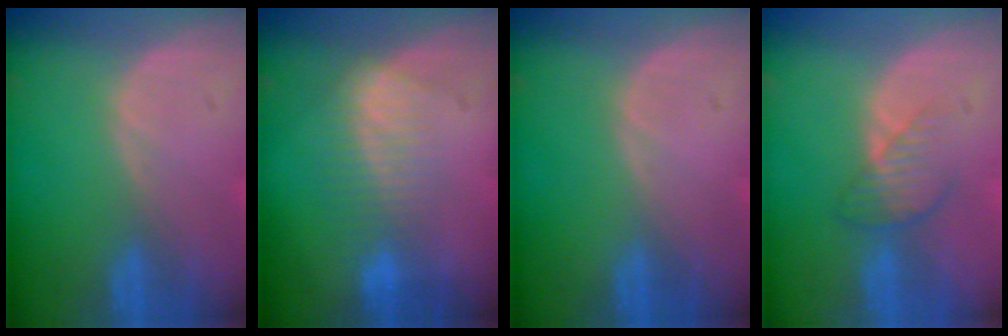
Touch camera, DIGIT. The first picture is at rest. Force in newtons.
{"total": 7.1, "press": 6.1, "slide": 3.7}
{"total": 0.0}
{"total": 3.9, "press": 3.5, "slide": 1.7}